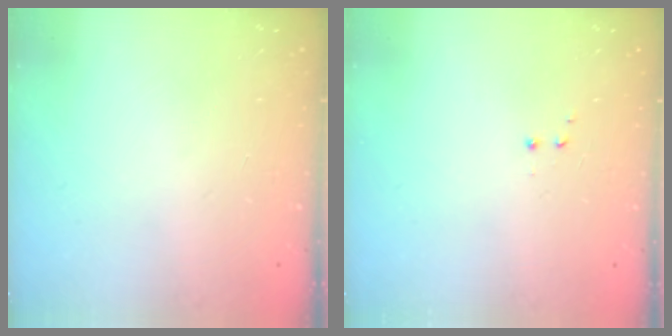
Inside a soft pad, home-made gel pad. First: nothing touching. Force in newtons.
{"total": 1.2, "press": 1.0, "slide": 0.6}